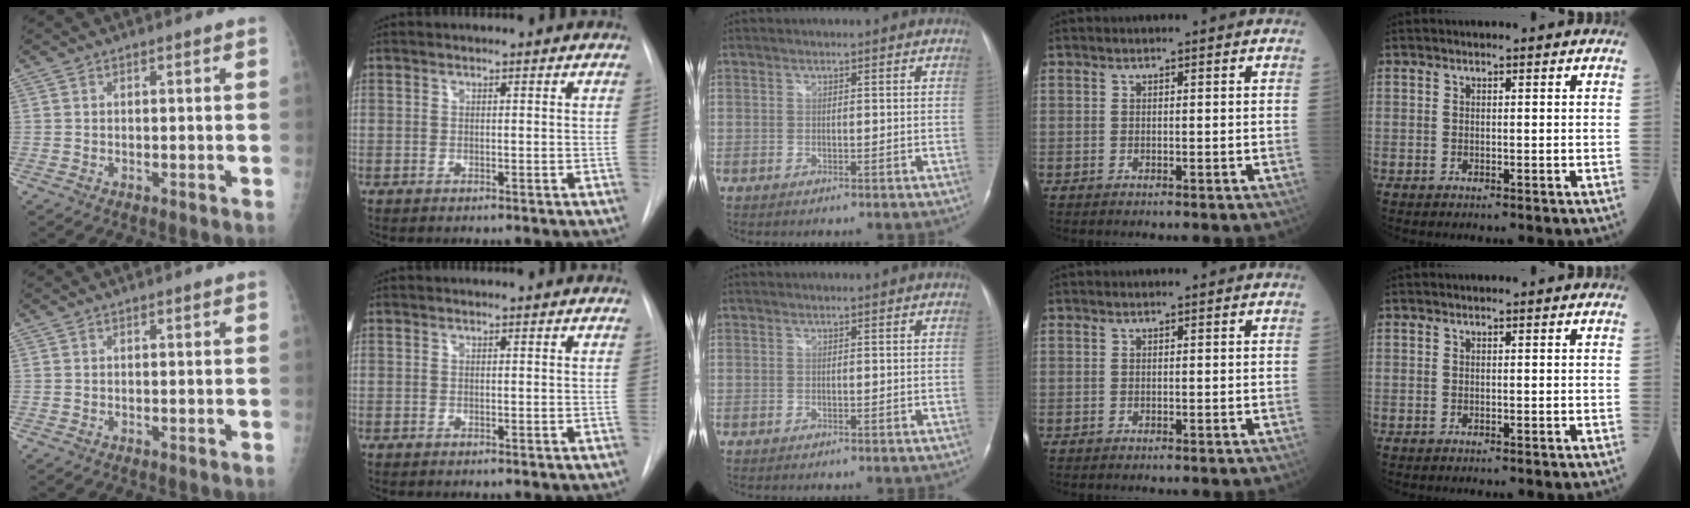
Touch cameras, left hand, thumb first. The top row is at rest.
{}